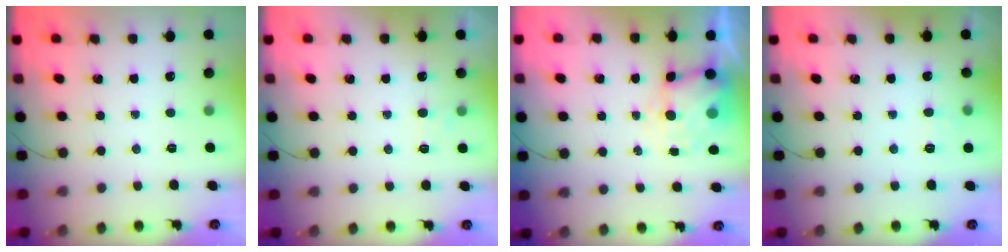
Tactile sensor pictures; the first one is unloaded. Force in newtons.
{"total": 4.2, "press": 4.1, "slide": 1.1}
{"total": 4.8, "press": 4.6, "slide": 1.0}
{"total": 2.8, "press": 2.5, "slide": 1.3}